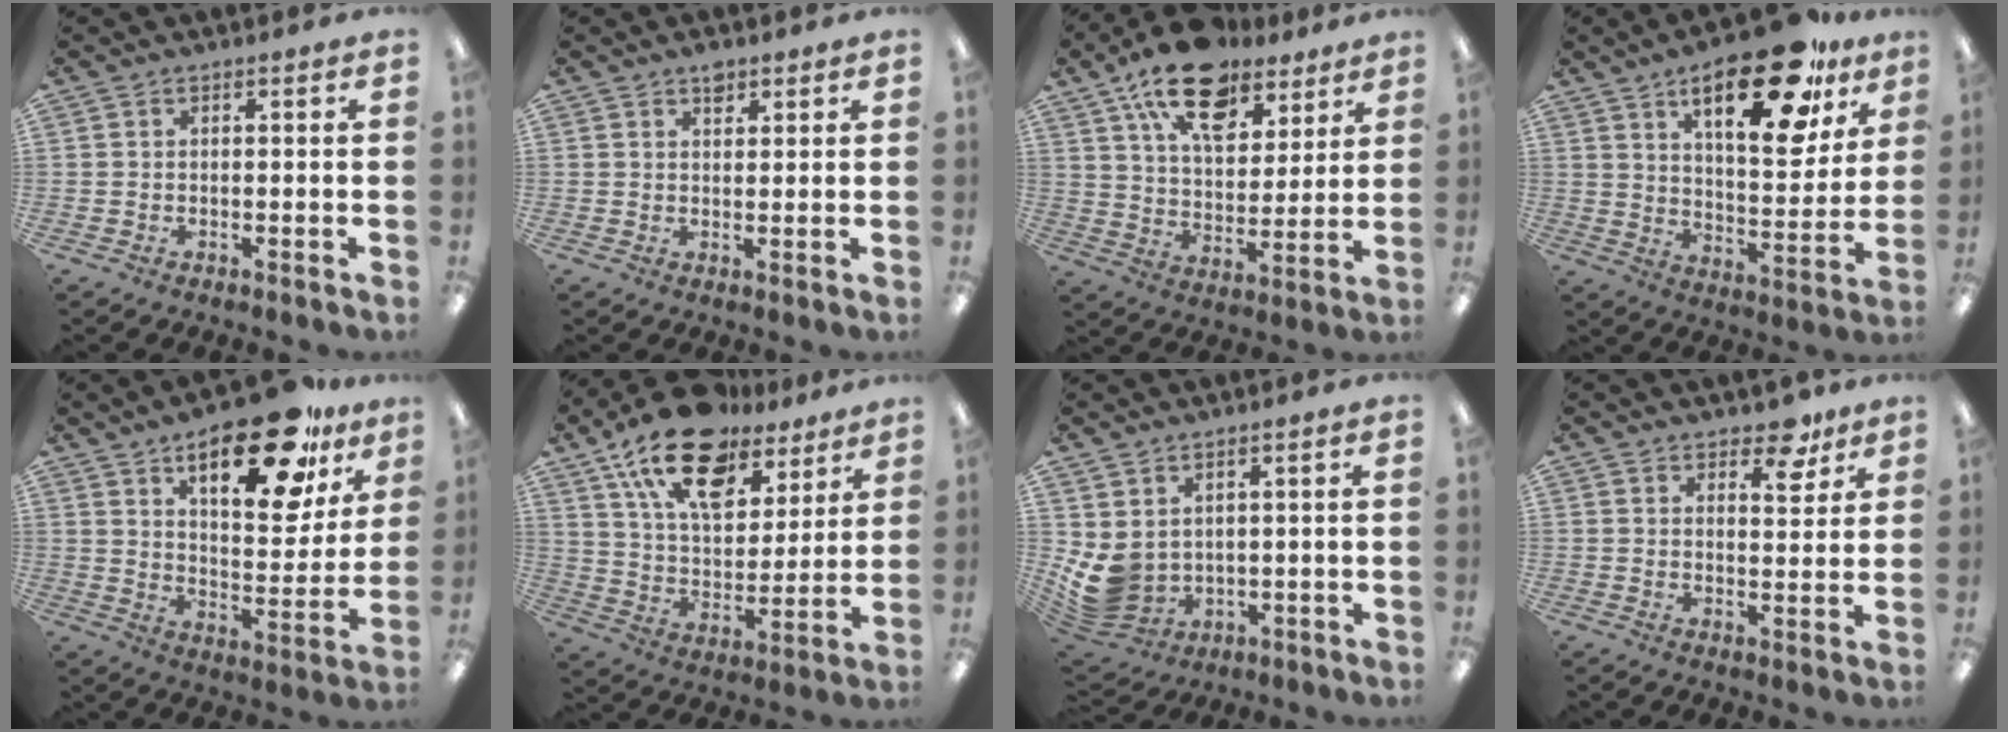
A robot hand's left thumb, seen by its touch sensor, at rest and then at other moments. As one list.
[{"total": 2.6, "force": [1.9, 1.4, 1.2], "torque": [-0.005, -0.008, 0.030]}, {"total": 18.2, "force": [12.6, 9.2, 9.5], "torque": [-0.161, -0.060, 0.223]}, {"total": 22.1, "force": [14.1, 8.0, 15.0], "torque": [-0.221, -0.076, 0.225]}, {"total": 22.0, "force": [14.3, 8.5, 14.4], "torque": [-0.204, -0.079, 0.229]}, {"total": 20.3, "force": [13.5, 10.5, 11.0], "torque": [-0.190, -0.071, 0.240]}, {"total": 7.0, "force": [1.7, 5.5, 3.9], "torque": [-0.114, -0.018, 0.039]}, {"total": 7.2, "force": [5.4, 3.3, 3.5], "torque": [-0.028, -0.030, 0.090]}]